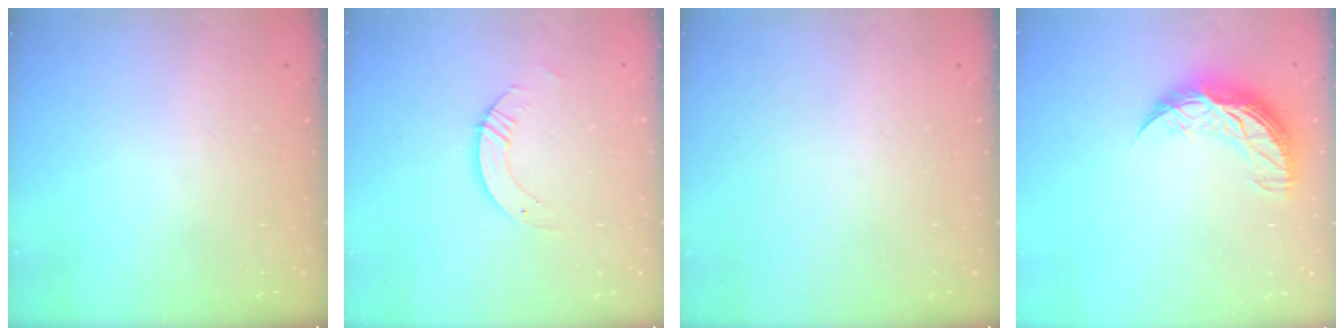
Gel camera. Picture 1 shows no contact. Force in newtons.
{"total": 4.7, "press": 4.7, "slide": 0.3}
{"total": 0.0}
{"total": 11.5, "press": 11.5, "slide": 0.9}